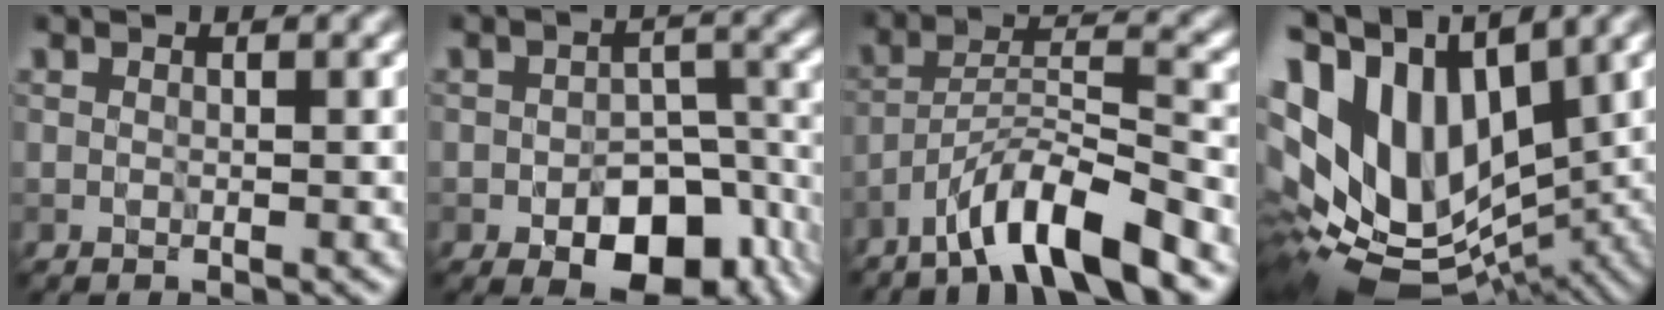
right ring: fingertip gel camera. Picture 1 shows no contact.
{"total": 9.5, "force": [-3.9, 5.7, 6.6], "torque": [-0.089, -0.024, -0.044]}
{"total": 7.4, "force": [-5.4, 1.0, 4.9], "torque": [-0.080, 0.014, -0.099]}
{"total": 15.8, "force": [2.0, 9.6, 12.4], "torque": [-0.245, 0.001, 0.050]}